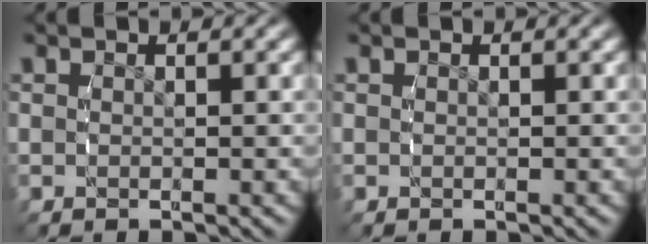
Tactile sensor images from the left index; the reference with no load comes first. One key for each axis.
{"total": 0.0}